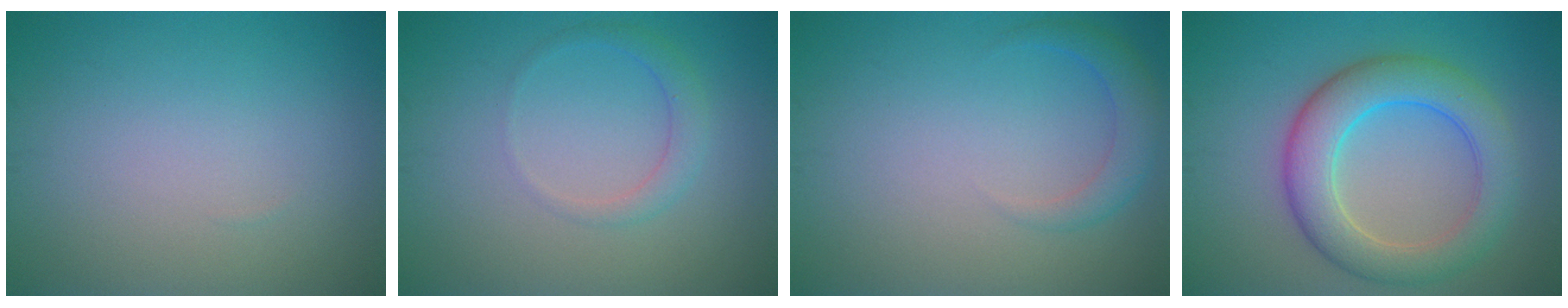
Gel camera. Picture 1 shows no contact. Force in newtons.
{"total": 1.8, "press": 1.8, "slide": 0.1}
{"total": 2.3, "press": 2.3, "slide": 0.2}
{"total": 6.8, "press": 6.8, "slide": 0.0}